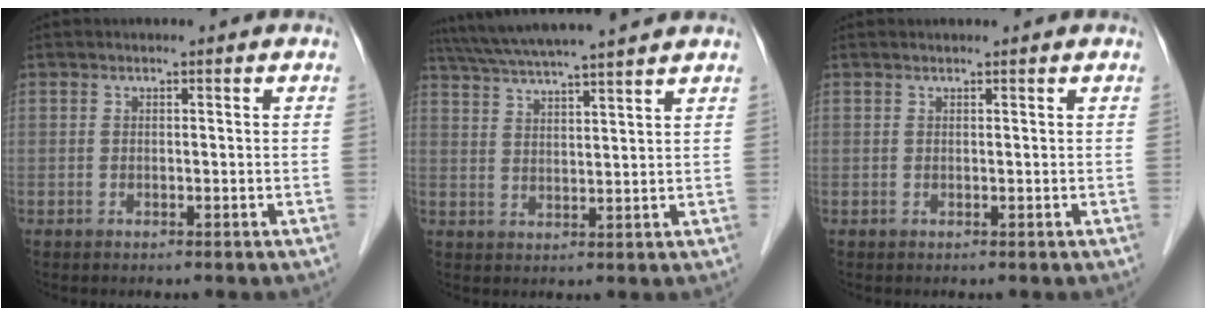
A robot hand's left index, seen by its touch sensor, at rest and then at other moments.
{"total": 13.1, "force": [11.6, -0.5, 6.1], "torque": [-0.112, 0.031, 0.175]}
{"total": 0.8, "force": [0.7, 0.0, 0.2], "torque": [-0.008, 0.011, 0.014]}